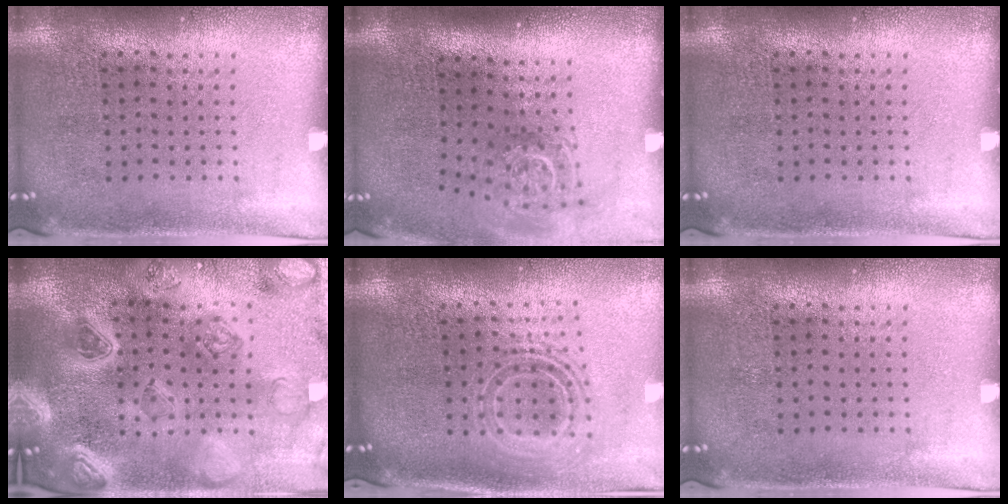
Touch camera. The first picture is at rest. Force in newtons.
{"total": 1.9, "press": 1.3, "slide": 1.4}
{"total": 0.0}
{"total": 4.0, "press": 3.6, "slide": 1.6}
{"total": 2.0, "press": 1.5, "slide": 1.3}
{"total": 0.0}